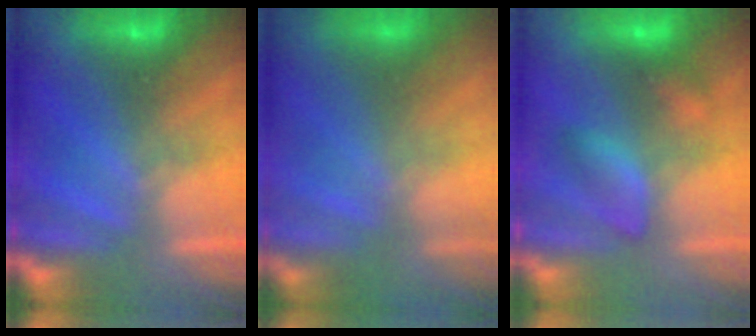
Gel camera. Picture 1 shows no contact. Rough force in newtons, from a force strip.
{"total": 6.1}
{"total": 2.5}